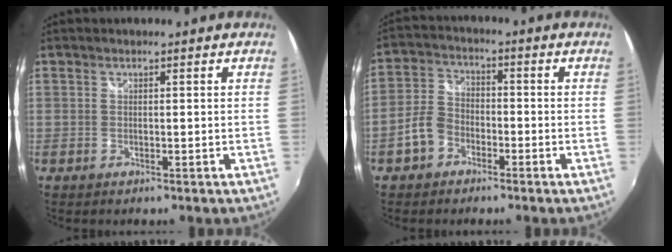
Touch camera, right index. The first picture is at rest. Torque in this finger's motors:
{"motor_torque": [-0.09, 0.11, -0.31, -0.14]}